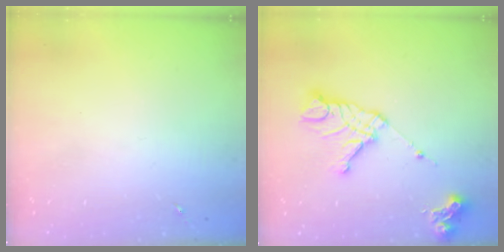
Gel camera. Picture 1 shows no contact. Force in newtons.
{"total": 14.9, "press": 14.8, "slide": 1.6}